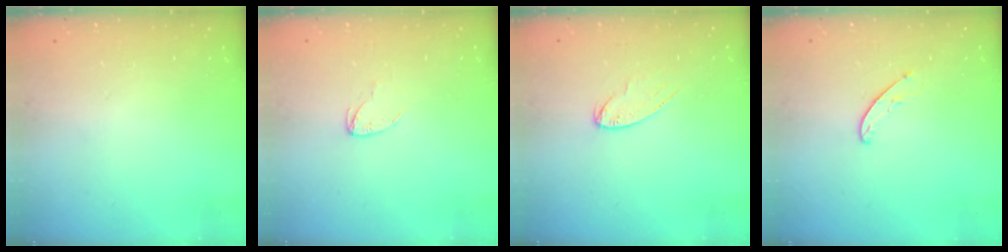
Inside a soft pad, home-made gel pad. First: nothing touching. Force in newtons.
{"total": 3.3, "press": 3.3, "slide": 0.2}
{"total": 6.6, "press": 6.6, "slide": 0.6}
{"total": 5.1, "press": 5.0, "slide": 0.4}